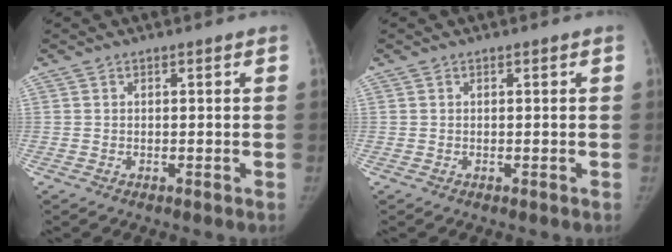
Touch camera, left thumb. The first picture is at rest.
{"total": 0.0}